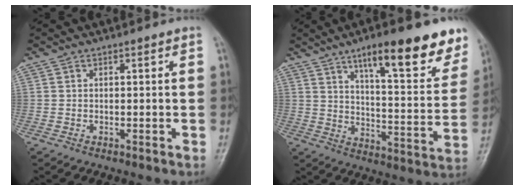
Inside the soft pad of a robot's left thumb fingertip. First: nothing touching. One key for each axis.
{"total": 19.9, "fx": 12.7, "fy": 5.3, "fz": 14.3, "tx": -0.158, "ty": -0.057, "tz": 0.188}